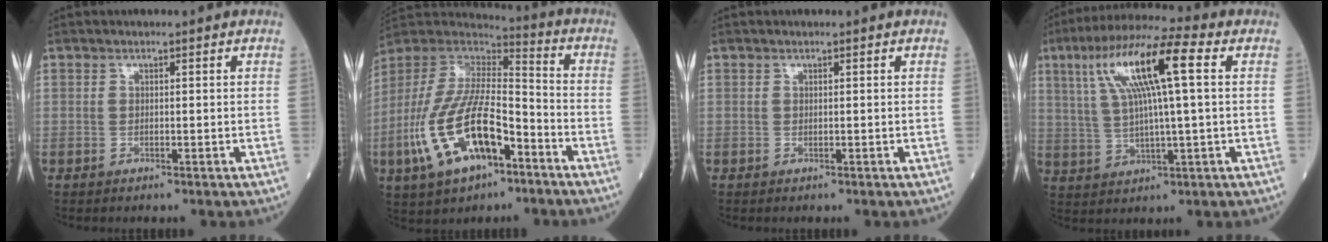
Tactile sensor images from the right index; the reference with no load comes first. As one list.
[{"total": 18.9, "force": [-7.8, 7.3, 15.6], "torque": [-0.339, -0.004, -0.138]}, {"total": 0.0}, {"total": 14.0, "force": [4.2, 1.6, 13.3], "torque": [-0.257, 0.032, 0.073]}]